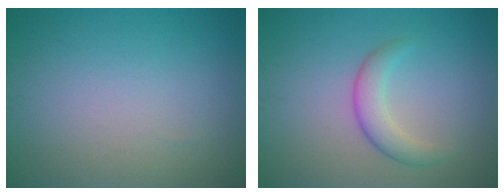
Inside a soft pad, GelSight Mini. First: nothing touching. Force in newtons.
{"total": 2.7, "press": 2.7, "slide": 0.1}